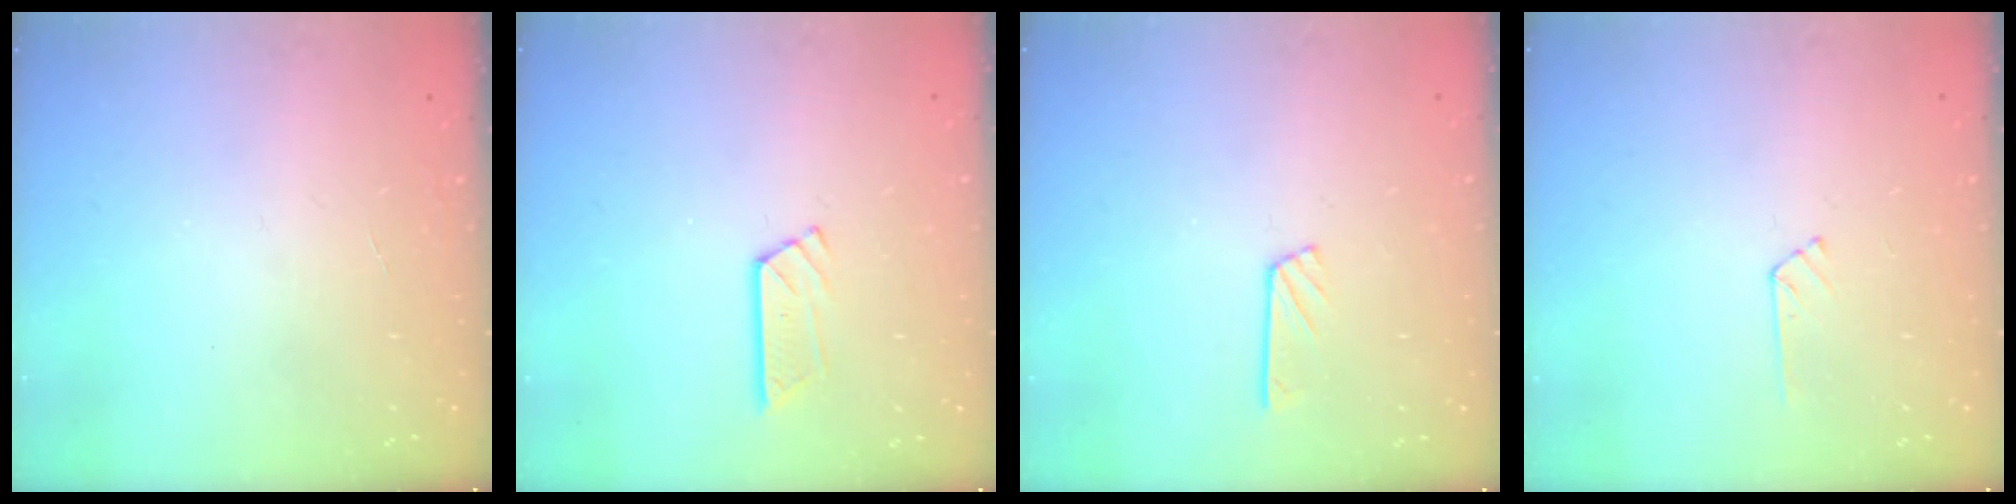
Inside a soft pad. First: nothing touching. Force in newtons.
{"total": 4.9, "press": 4.9, "slide": 0.3}
{"total": 3.9, "press": 3.9, "slide": 0.4}
{"total": 2.8, "press": 2.8, "slide": 0.3}